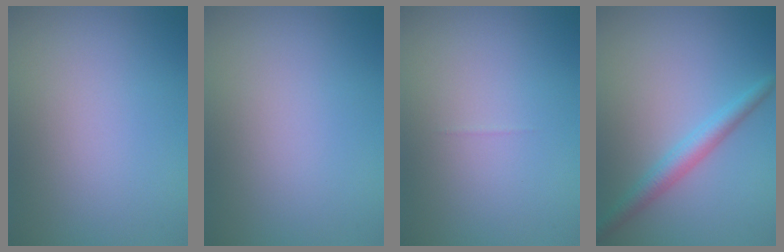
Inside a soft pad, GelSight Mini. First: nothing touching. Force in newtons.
{"total": 0.0}
{"total": 0.0}
{"total": 2.8, "press": 2.8, "slide": 0.0}